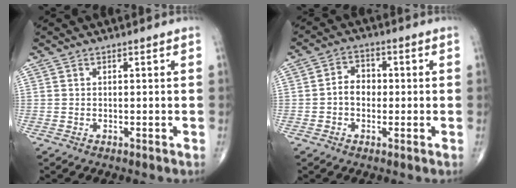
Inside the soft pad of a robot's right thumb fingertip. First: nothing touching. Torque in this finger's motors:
{"motor_torque": [-0.44, 0.39, 0.33, 0.23, 0.07]}